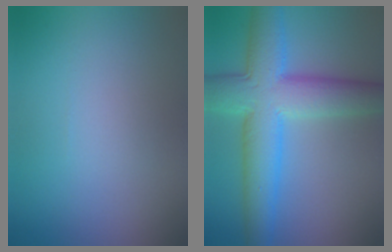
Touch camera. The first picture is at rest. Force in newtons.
{"total": 9.1, "press": 9.1, "slide": 0.4}